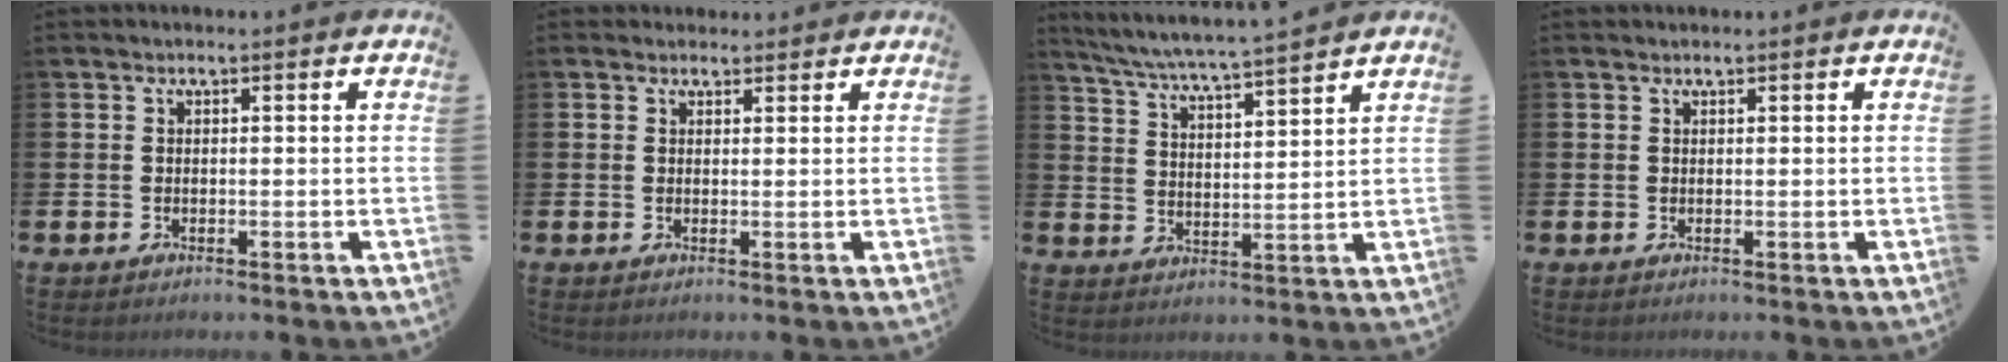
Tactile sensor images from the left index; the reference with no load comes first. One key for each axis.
{"total": 1.7, "fx": 1.6, "fy": 0.7, "fz": -0.2, "tx": 0.023, "ty": -0.006, "tz": 0.025}
{"total": 5.8, "fx": 5.6, "fy": -0.4, "fz": 1.5, "tx": -0.051, "ty": -0.042, "tz": 0.096}
{"total": 0.5, "fx": 0.5, "fy": 0.1, "fz": -0.1, "tx": 0.016, "ty": -0.006, "tz": 0.007}